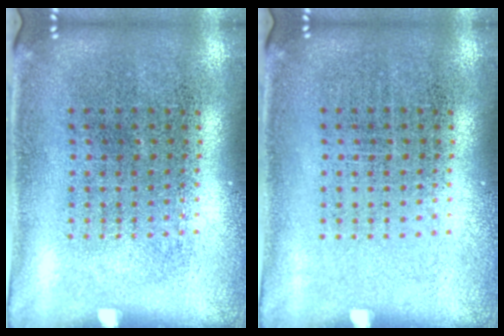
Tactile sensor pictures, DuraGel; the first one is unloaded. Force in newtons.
{"total": 0.0}